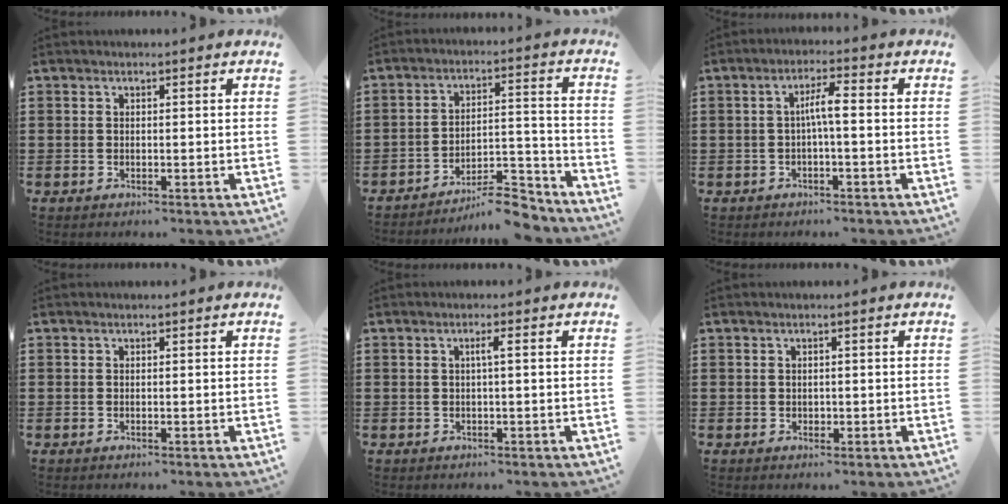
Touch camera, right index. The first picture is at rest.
{"total": 9.0, "force": [-8.2, 1.6, 3.4], "torque": [-0.039, 0.031, -0.151]}
{"total": 3.7, "force": [-0.3, 0.5, 3.7], "torque": [-0.069, 0.007, -0.011]}
{"total": 0.0}
{"total": 1.5, "force": [0.1, -0.2, 1.4], "torque": [-0.027, 0.001, -0.002]}
{"total": 0.8, "force": [0.1, 0.7, 0.4], "torque": [-0.009, 0.005, 0.002]}